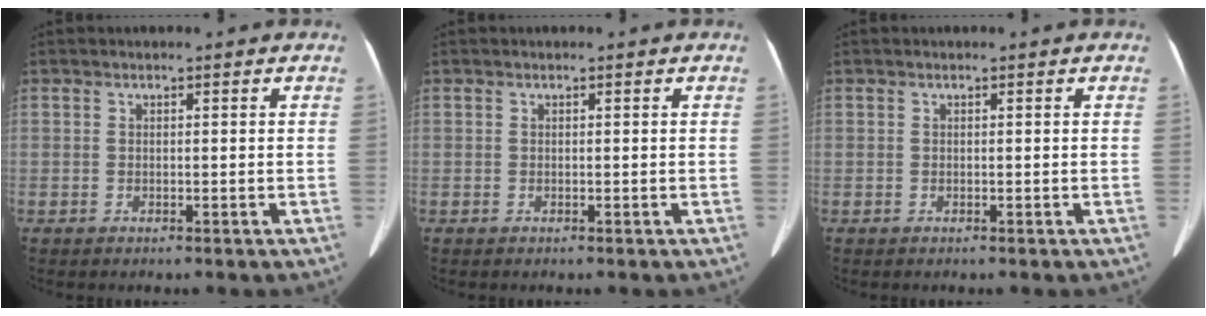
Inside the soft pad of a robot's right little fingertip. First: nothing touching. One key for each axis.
{"total": 0.0}
{"total": 0.0}